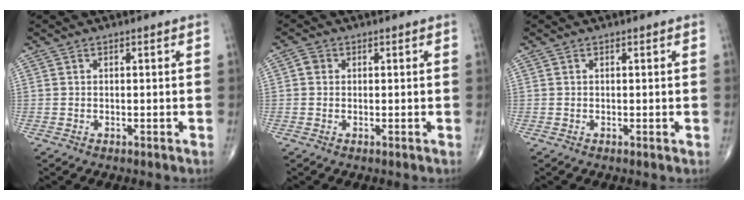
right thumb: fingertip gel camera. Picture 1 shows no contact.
{"total": 1.6, "force": [0.2, 1.4, 0.7], "torque": [-0.005, 0.004, 0.001]}
{"total": 0.0}